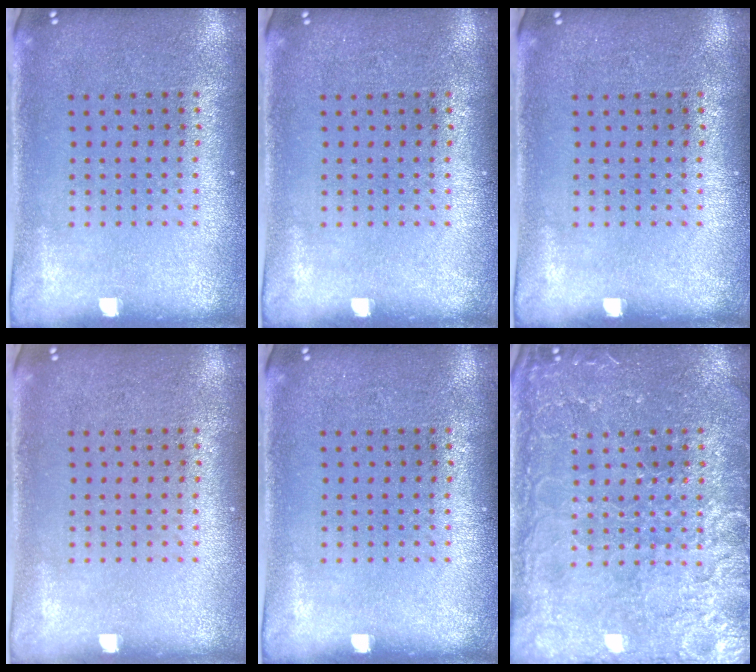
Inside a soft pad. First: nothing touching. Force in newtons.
{"total": 0.0}
{"total": 0.0}
{"total": 0.0}
{"total": 0.0}
{"total": 3.8, "press": 3.8, "slide": 0.5}